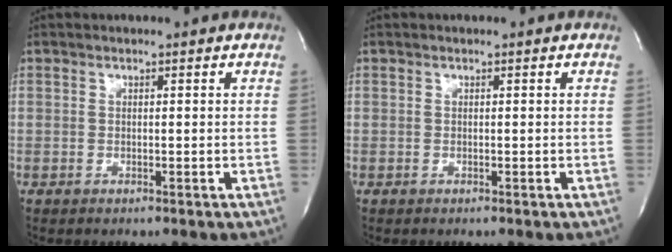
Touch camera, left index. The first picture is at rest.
{"total": 0.0}